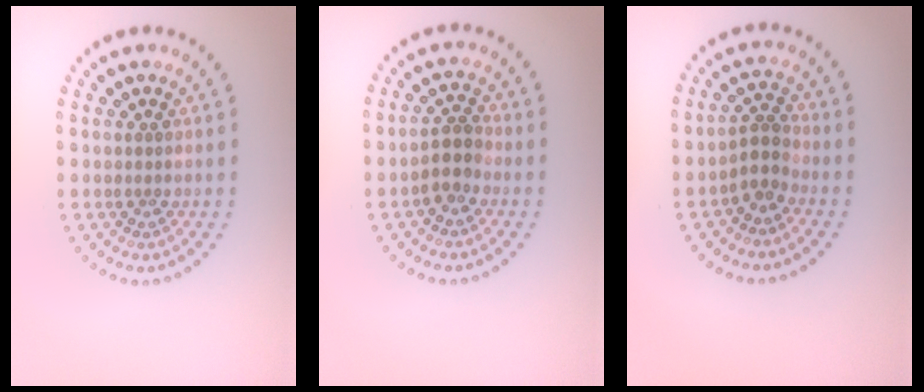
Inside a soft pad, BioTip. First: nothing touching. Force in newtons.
{"total": 2.5, "press": 2.2, "slide": 1.3}
{"total": 2.2, "press": 1.6, "slide": 1.4}